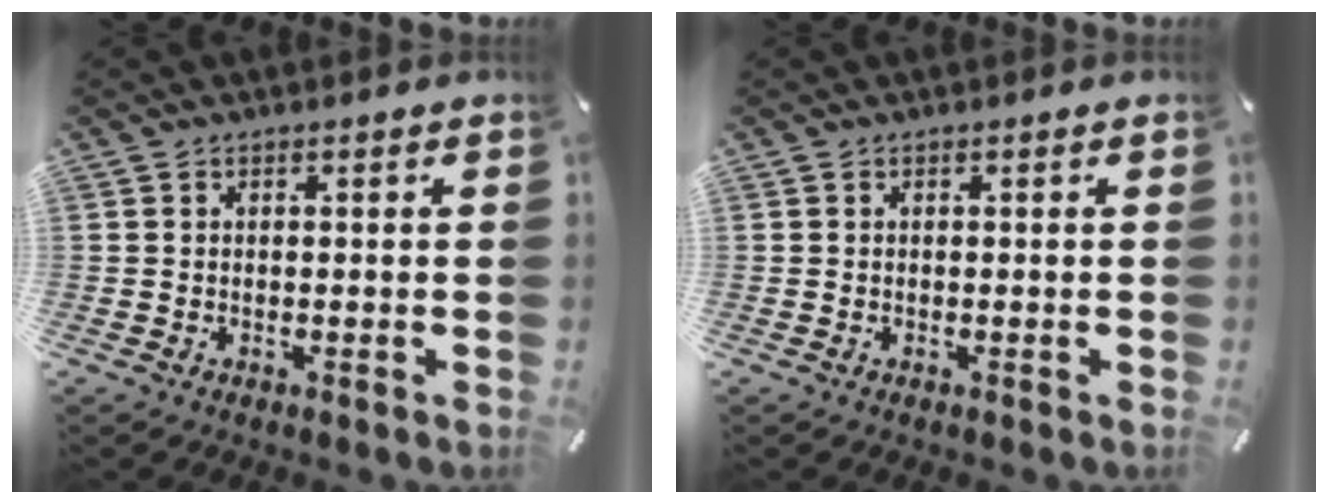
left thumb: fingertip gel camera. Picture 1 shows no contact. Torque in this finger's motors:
{"motor_torque": [0.00, 0.00, 0.00, -0.02, 0.00]}